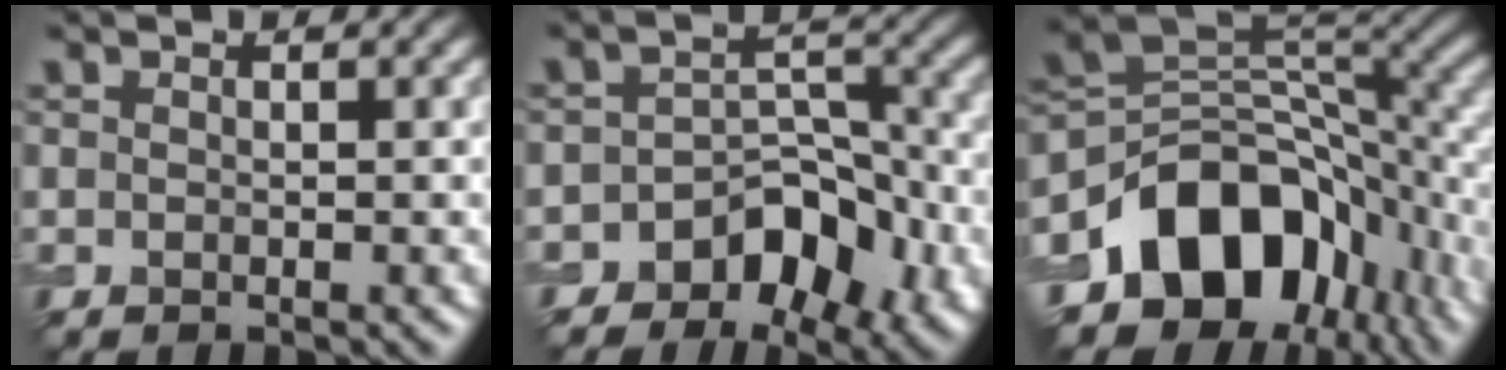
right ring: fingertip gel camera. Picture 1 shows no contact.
{"total": 6.4, "force": [-3.6, 3.9, 3.7], "torque": [-0.037, 0.003, -0.064]}
{"total": 13.0, "force": [-5.3, 8.7, 8.0], "torque": [-0.130, -0.001, -0.094]}